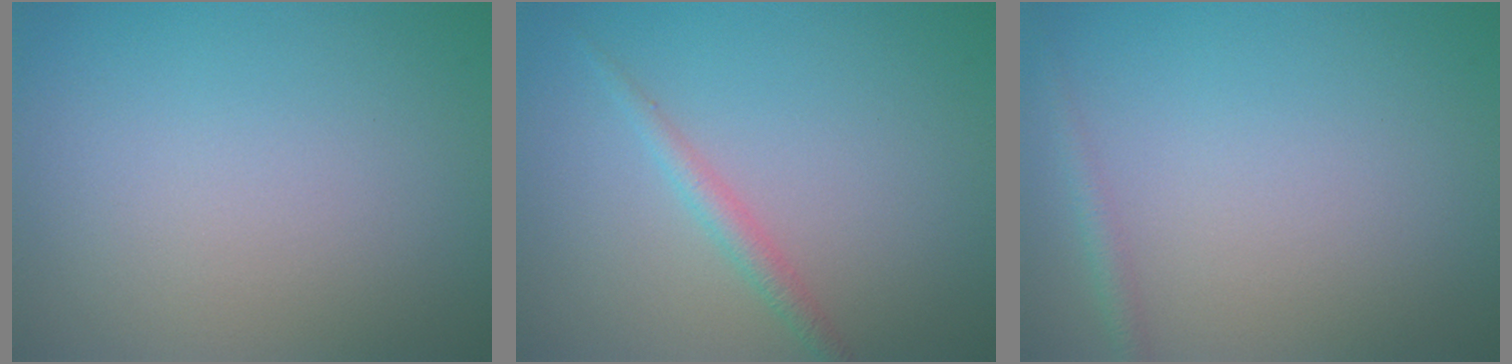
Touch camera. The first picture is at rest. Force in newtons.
{"total": 1.6, "press": 1.6, "slide": 0.1}
{"total": 1.1, "press": 1.1, "slide": 0.1}